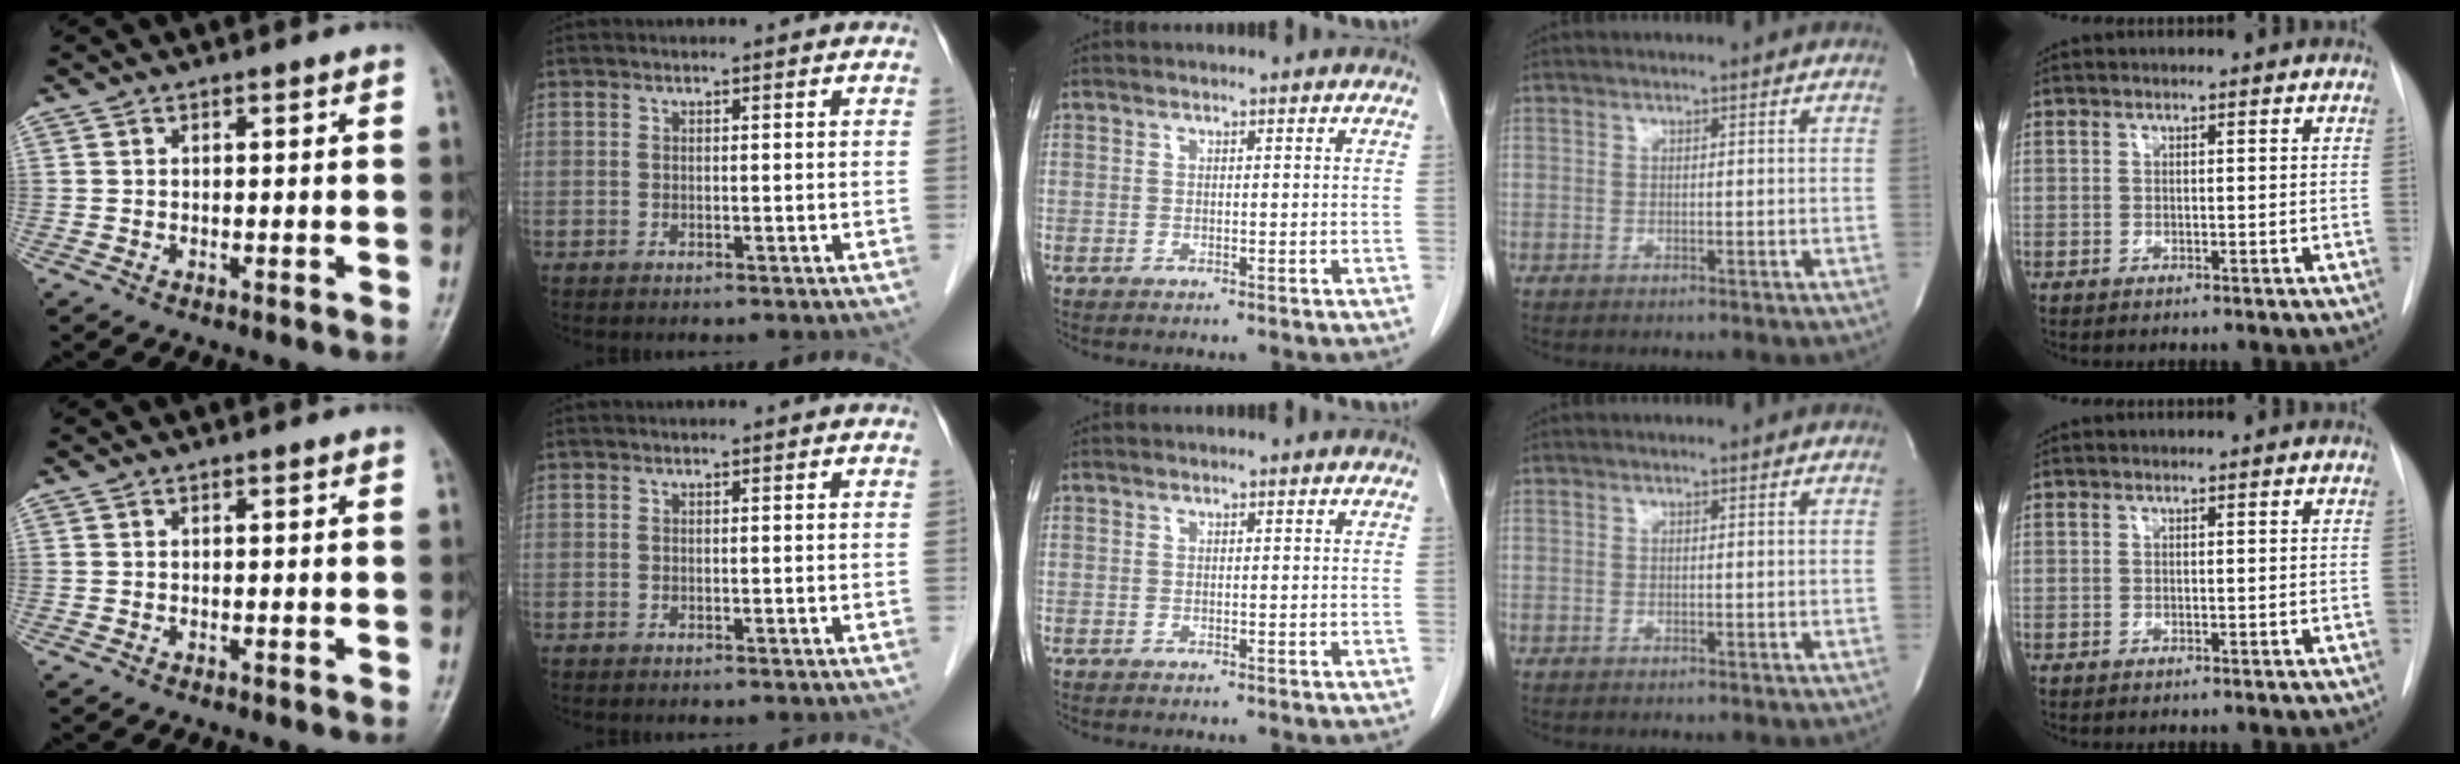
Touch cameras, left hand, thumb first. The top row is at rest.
{}